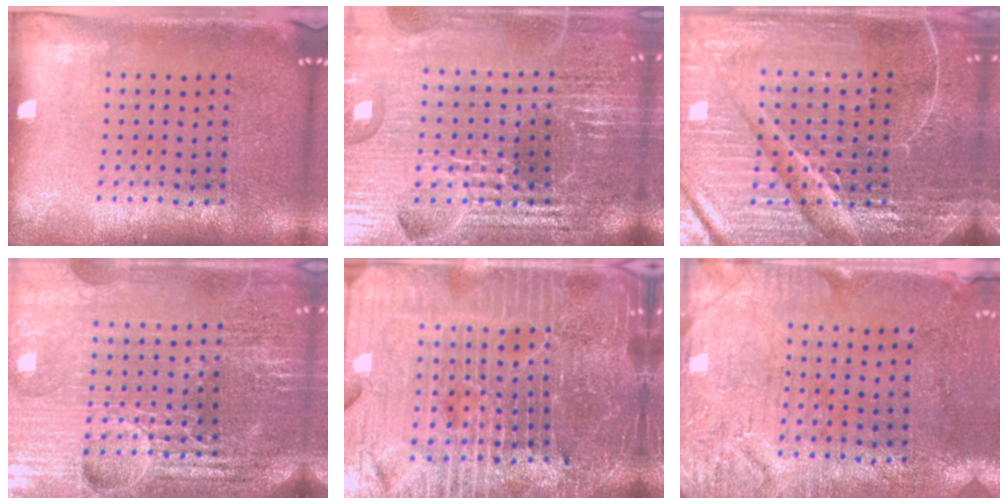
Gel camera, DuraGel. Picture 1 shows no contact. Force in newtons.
{"total": 6.4, "press": 5.6, "slide": 3.0}
{"total": 6.6, "press": 5.8, "slide": 3.1}
{"total": 6.0, "press": 5.3, "slide": 2.8}
{"total": 6.1, "press": 5.5, "slide": 2.5}
{"total": 3.3, "press": 2.6, "slide": 2.0}